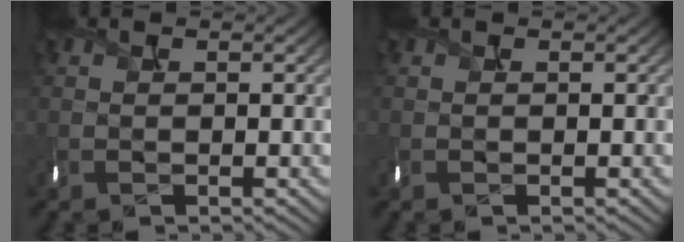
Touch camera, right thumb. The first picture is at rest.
{"total": 0.0}